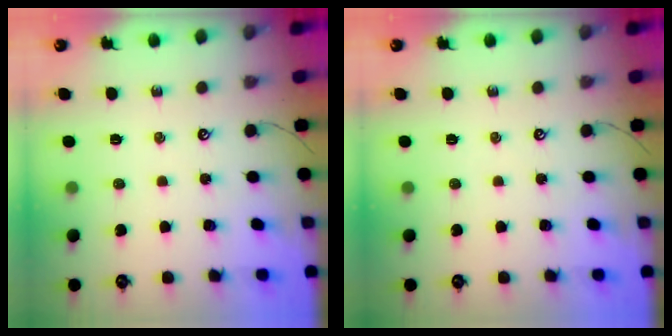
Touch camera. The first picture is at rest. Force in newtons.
{"total": 0.0}